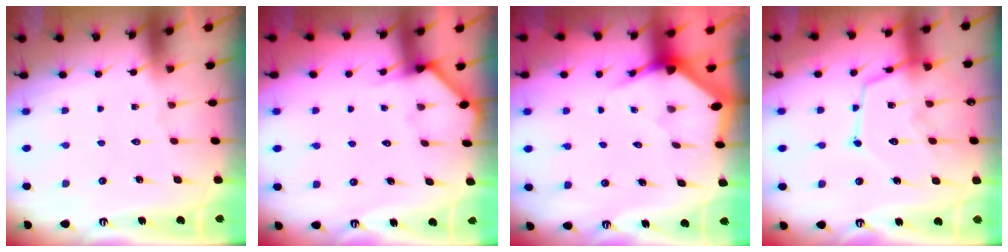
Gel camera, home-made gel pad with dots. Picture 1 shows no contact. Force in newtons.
{"total": 2.6, "press": 2.6, "slide": 0.2}
{"total": 2.9, "press": 2.9, "slide": 0.2}
{"total": 13.8, "press": 13.7, "slide": 1.4}